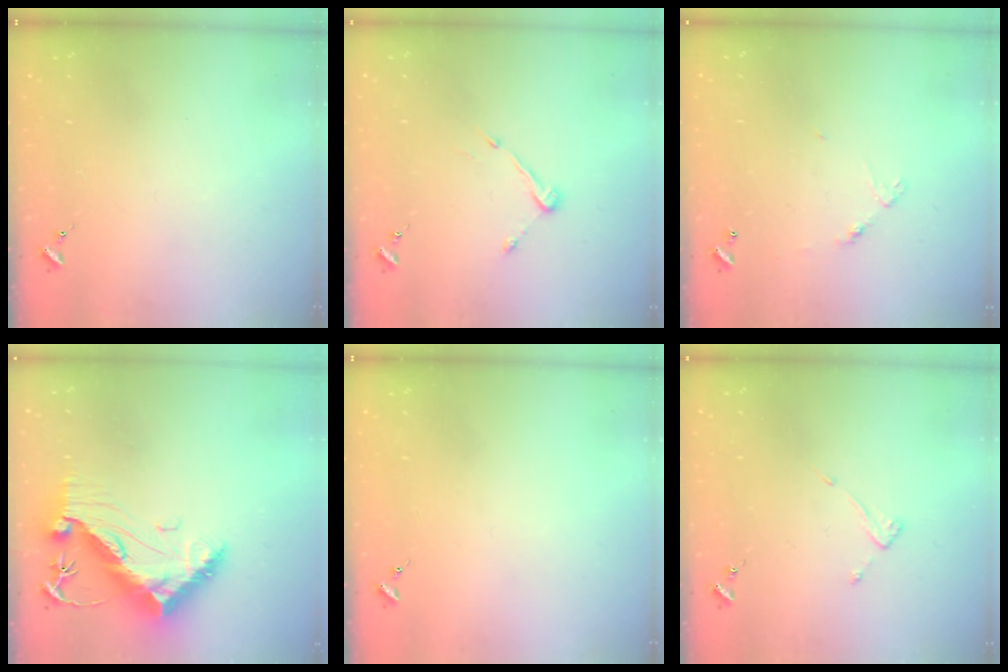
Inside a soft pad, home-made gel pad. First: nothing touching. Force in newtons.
{"total": 6.5, "press": 6.5, "slide": 0.6}
{"total": 4.6, "press": 4.6, "slide": 0.3}
{"total": 14.8, "press": 14.7, "slide": 1.3}
{"total": 0.0}
{"total": 3.6, "press": 3.6, "slide": 0.2}